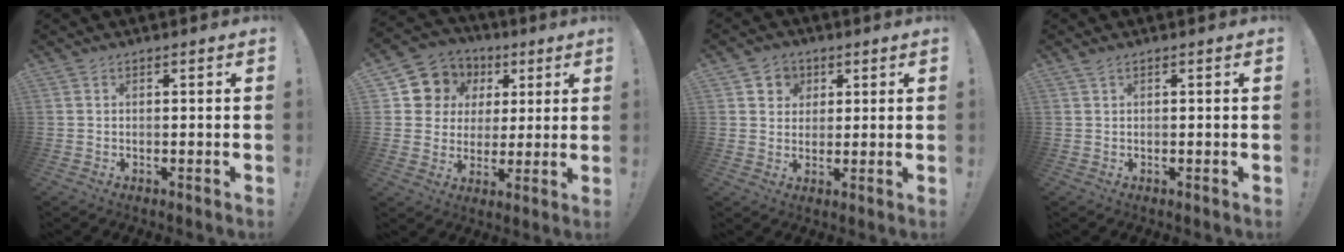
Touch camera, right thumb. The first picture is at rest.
{"total": 9.8, "force": [2.9, 9.2, 1.8], "torque": [-0.031, -0.016, 0.065]}
{"total": 5.7, "force": [2.0, 5.2, 0.9], "torque": [-0.009, -0.012, 0.039]}
{"total": 1.1, "force": [0.9, 0.3, 0.5], "torque": [-0.006, -0.001, 0.015]}